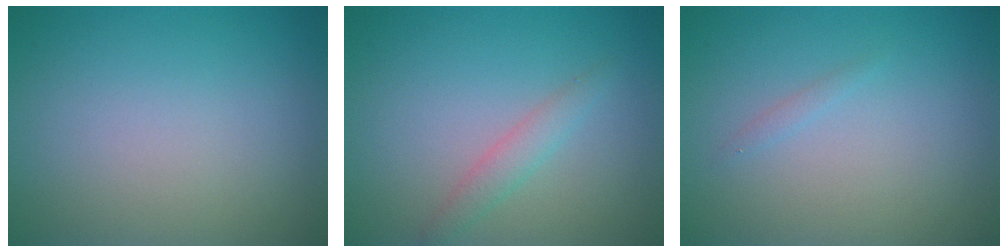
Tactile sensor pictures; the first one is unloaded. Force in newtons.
{"total": 1.6, "press": 1.6, "slide": 0.2}
{"total": 1.1, "press": 1.1, "slide": 0.2}